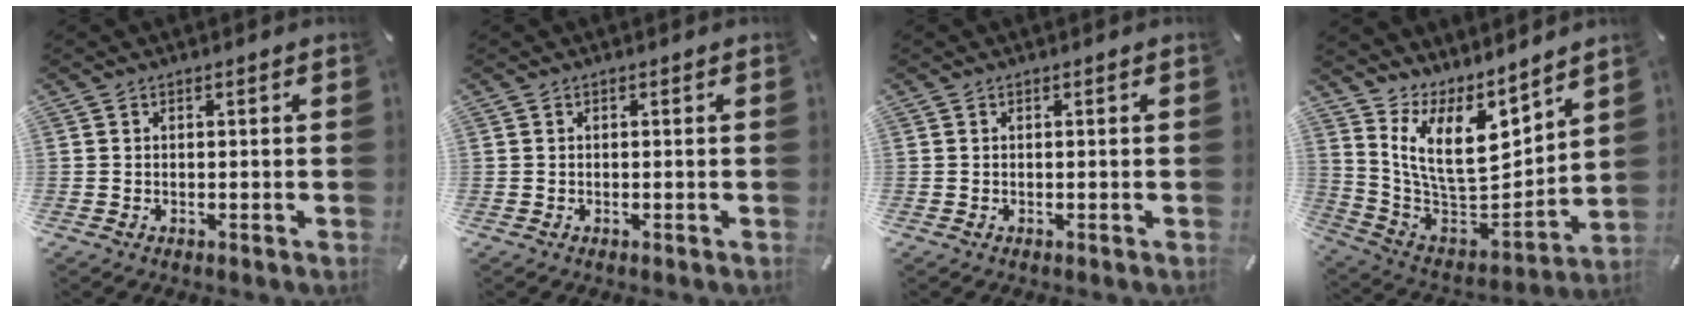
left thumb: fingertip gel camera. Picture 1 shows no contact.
{"total": 0.0}
{"total": 0.0}
{"total": 16.0, "force": [8.0, 9.1, 10.5], "torque": [-0.210, -0.081, 0.149]}